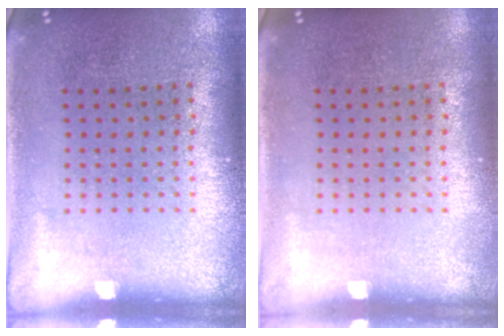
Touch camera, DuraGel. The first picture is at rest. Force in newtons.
{"total": 0.0}